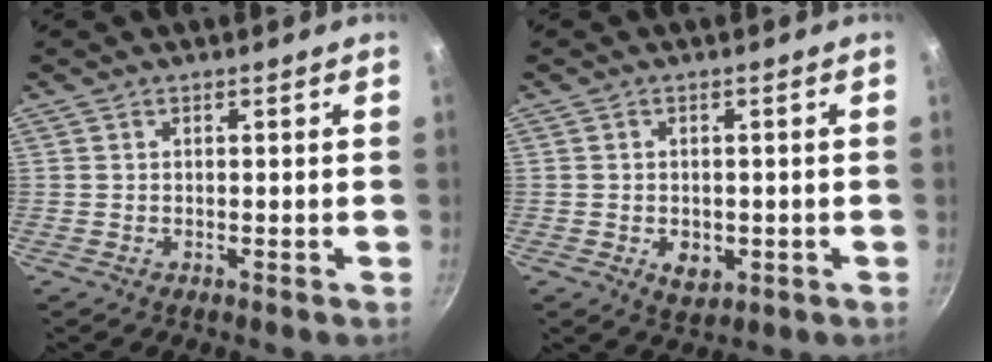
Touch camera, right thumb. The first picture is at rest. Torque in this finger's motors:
{"motor_torque": [-0.28, 0.22, -0.09, 0.01, 0.00]}